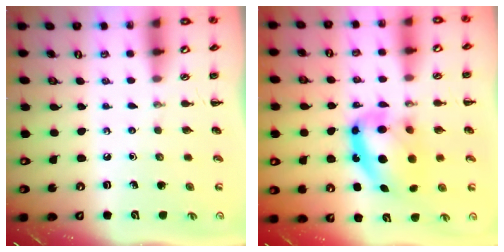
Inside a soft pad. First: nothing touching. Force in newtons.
{"total": 12.7, "press": 12.3, "slide": 3.0}